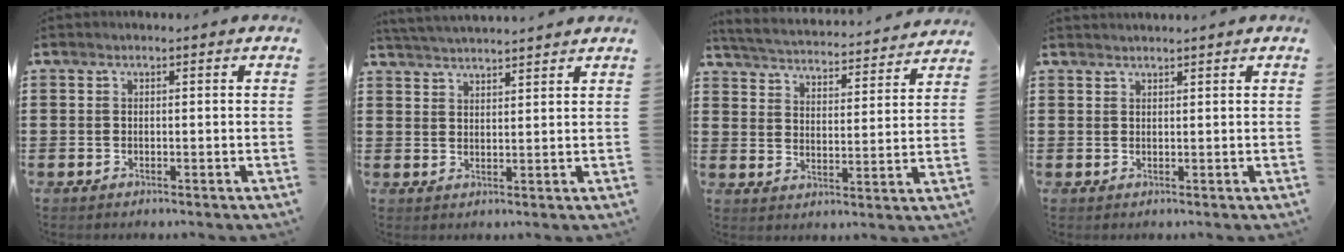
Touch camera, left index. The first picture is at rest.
{"total": 3.2, "force": [3.2, -0.5, 0.1], "torque": [-0.013, -0.011, 0.058]}
{"total": 3.6, "force": [3.6, -0.4, 0.2], "torque": [-0.028, -0.034, 0.054]}
{"total": 1.1, "force": [1.1, -0.1, 0.1], "torque": [-0.003, -0.001, 0.022]}